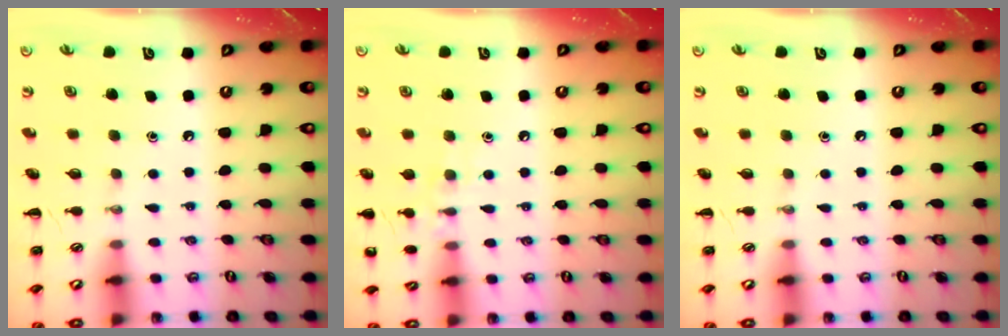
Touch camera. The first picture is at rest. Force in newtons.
{"total": 8.2, "press": 7.9, "slide": 2.1}
{"total": 0.0}